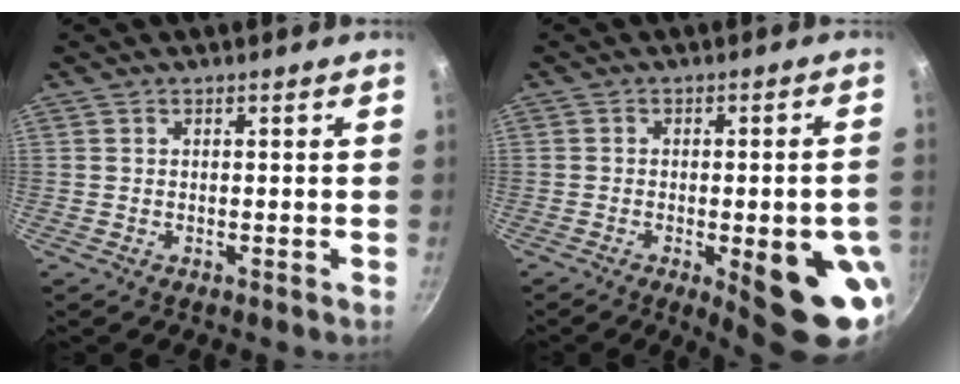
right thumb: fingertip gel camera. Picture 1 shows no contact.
{"total": 15.0, "force": [-4.4, 4.6, 13.6], "torque": [-0.141, 0.007, -0.049]}